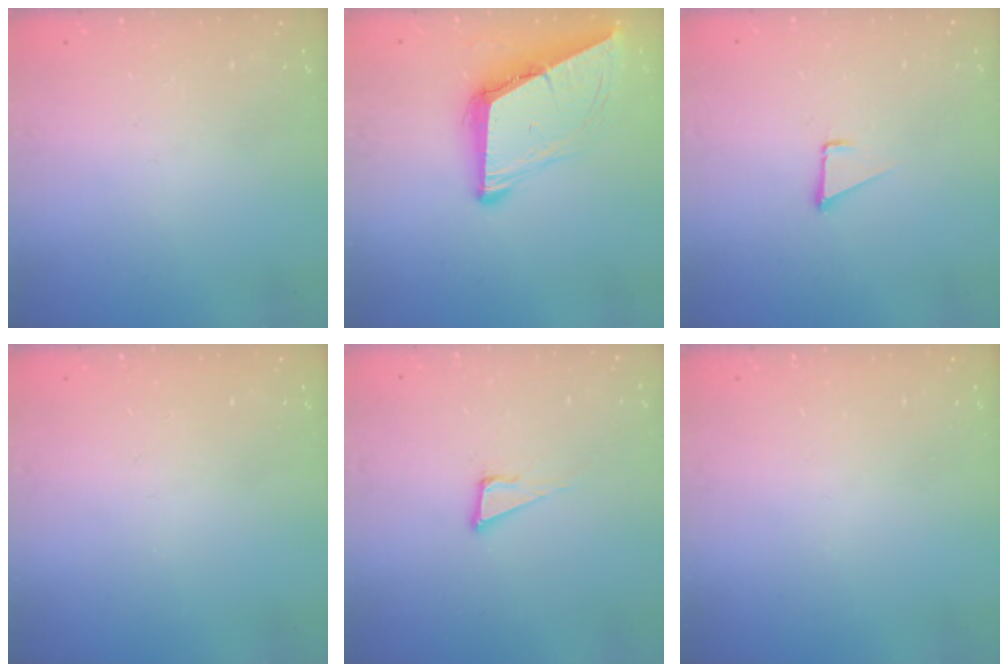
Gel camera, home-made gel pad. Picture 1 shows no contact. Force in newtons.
{"total": 9.4, "press": 9.3, "slide": 1.1}
{"total": 1.6, "press": 1.5, "slide": 0.1}
{"total": 0.0}
{"total": 5.5, "press": 4.7, "slide": 2.8}
{"total": 0.0}